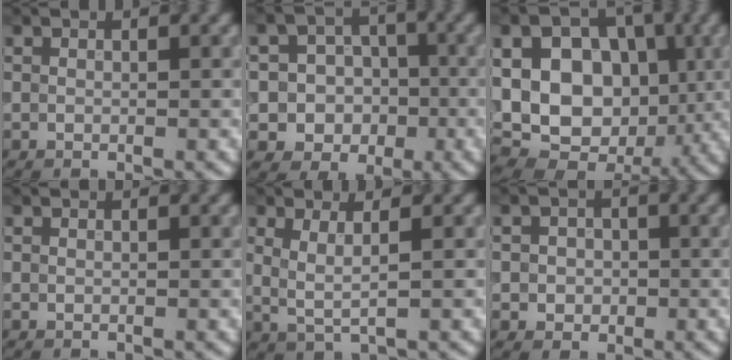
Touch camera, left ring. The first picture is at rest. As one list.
[{"total": 7.0, "force": [-1.6, 6.6, 1.8], "torque": [-0.013, 0.009, -0.052]}, {"total": 15.7, "force": [1.1, 12.0, 10.0], "torque": [-0.158, 0.019, 0.006]}, {"total": 0.0}, {"total": 2.3, "force": [0.8, 0.7, 2.1], "torque": [-0.040, -0.007, 0.016]}, {"total": 2.3, "force": [-0.2, 2.1, 0.9], "torque": [0.004, -0.004, -0.011]}]